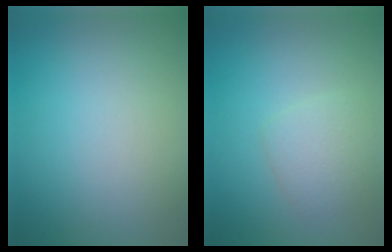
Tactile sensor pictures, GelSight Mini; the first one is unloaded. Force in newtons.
{"total": 2.1, "press": 2.1, "slide": 0.1}